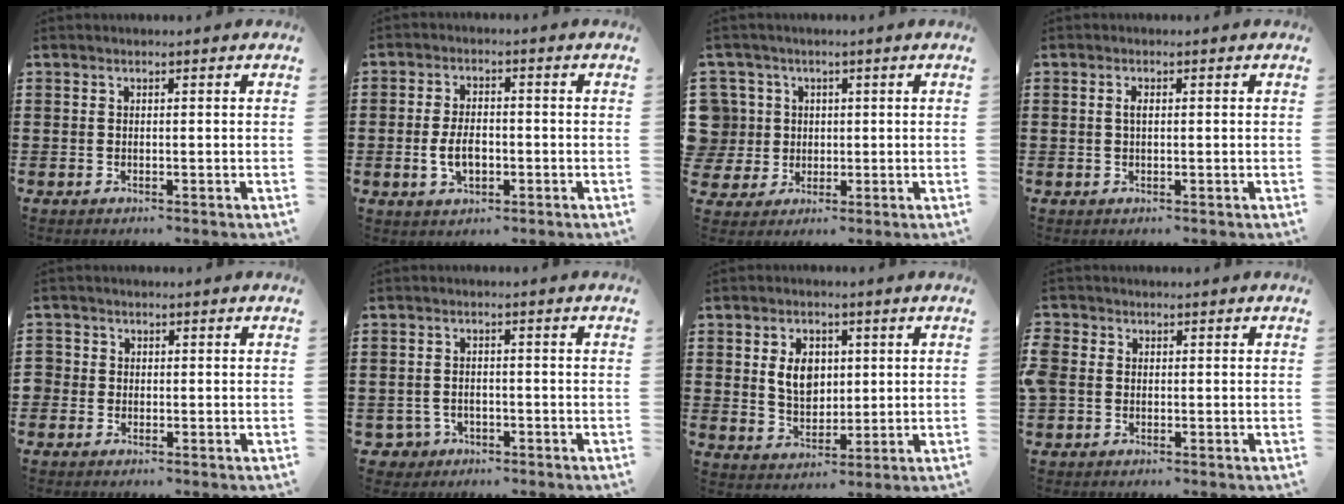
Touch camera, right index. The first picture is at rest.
{"total": 4.7, "force": [-1.1, 2.7, 3.7], "torque": [-0.075, 0.005, -0.021]}
{"total": 6.2, "force": [0.7, 6.0, 1.0], "torque": [-0.064, 0.013, 0.012]}
{"total": 1.2, "force": [0.1, 0.4, 1.1], "torque": [-0.022, 0.004, 0.000]}
{"total": 1.3, "force": [-0.4, 1.2, 0.1], "torque": [-0.007, 0.005, -0.010]}
{"total": 2.3, "force": [-1.8, 1.4, 0.3], "torque": [-0.020, -0.001, -0.040]}
{"total": 5.8, "force": [1.2, 4.2, 3.9], "torque": [-0.074, 0.009, 0.017]}
{"total": 1.7, "force": [-0.3, 1.5, 0.7], "torque": [-0.026, 0.004, -0.011]}